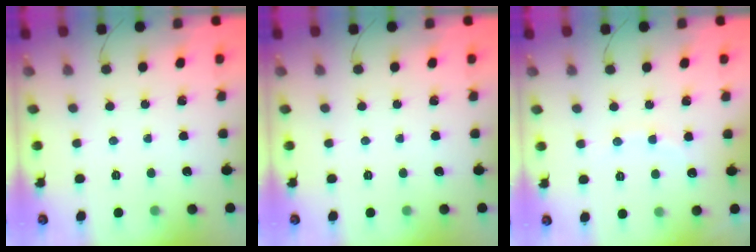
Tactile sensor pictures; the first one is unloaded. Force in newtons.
{"total": 0.0}
{"total": 7.1, "press": 7.0, "slide": 1.5}